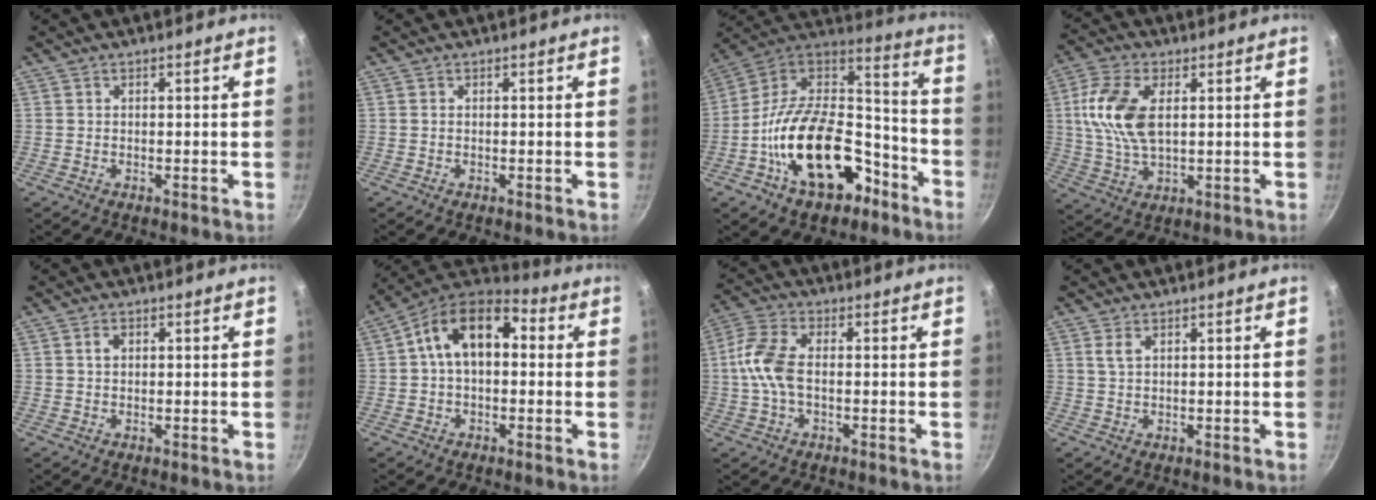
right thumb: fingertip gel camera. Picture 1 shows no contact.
{"total": 0.0}
{"total": 25.6, "force": [-10.4, 15.3, 17.7], "torque": [-0.262, 0.084, -0.164]}
{"total": 11.8, "force": [2.3, 6.4, 9.7], "torque": [-0.192, 0.002, 0.042]}
{"total": 1.6, "force": [0.5, 1.1, 1.0], "torque": [-0.014, 0.005, 0.007]}
{"total": 14.2, "force": [2.0, 9.0, 10.9], "torque": [-0.151, 0.036, 0.011]}
{"total": 8.6, "force": [-0.4, 4.7, 7.2], "torque": [-0.154, 0.021, -0.020]}
{"total": 1.3, "force": [0.6, 0.5, 1.1], "torque": [-0.023, 0.000, 0.014]}